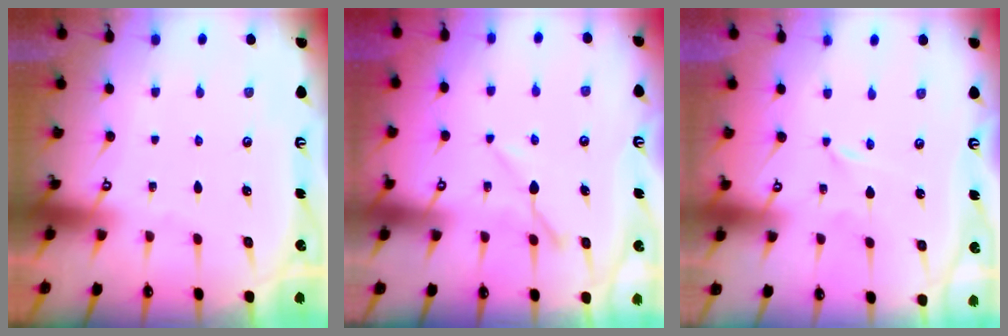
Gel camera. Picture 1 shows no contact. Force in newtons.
{"total": 5.3, "press": 5.2, "slide": 0.9}
{"total": 0.0}